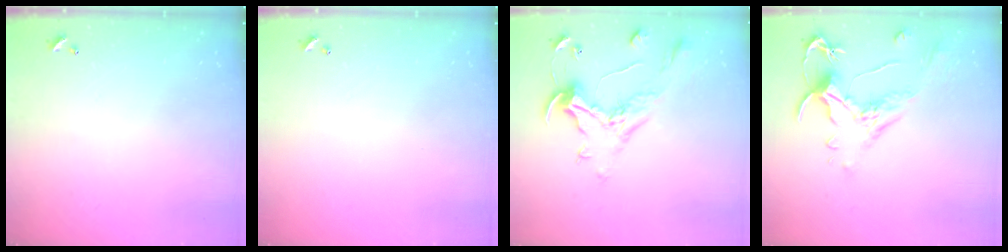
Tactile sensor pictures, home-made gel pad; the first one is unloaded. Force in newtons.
{"total": 0.0}
{"total": 0.9, "press": 0.2, "slide": 0.9}
{"total": 1.6, "press": 1.0, "slide": 1.2}